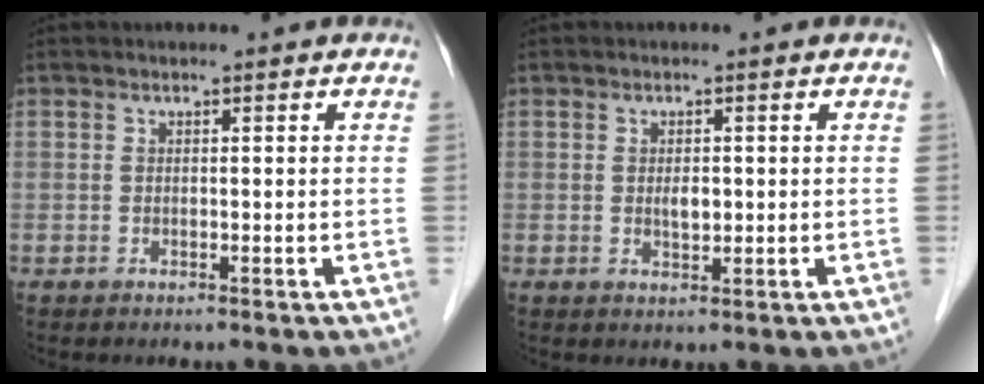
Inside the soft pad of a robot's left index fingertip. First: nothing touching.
{"total": 1.8, "force": [-0.1, 0.9, 1.6], "torque": [-0.027, -0.005, 0.000]}